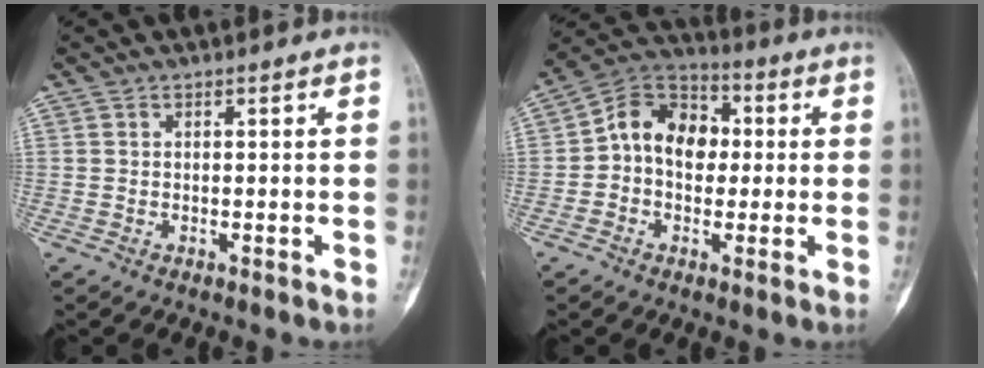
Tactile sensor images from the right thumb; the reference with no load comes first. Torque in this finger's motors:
{"motor_torque": [0.35, 0.28, 0.34, -0.28, 0.01]}